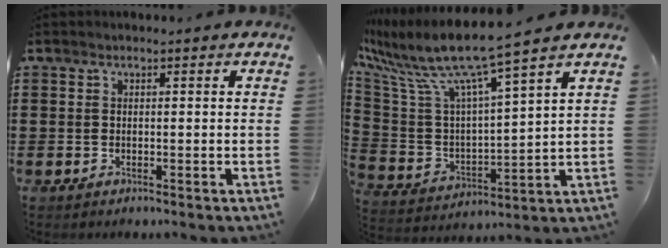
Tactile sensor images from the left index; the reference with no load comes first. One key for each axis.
{"total": 9.6, "fx": 7.7, "fy": -0.1, "fz": 5.7, "tx": -0.147, "ty": -0.058, "tz": 0.123}